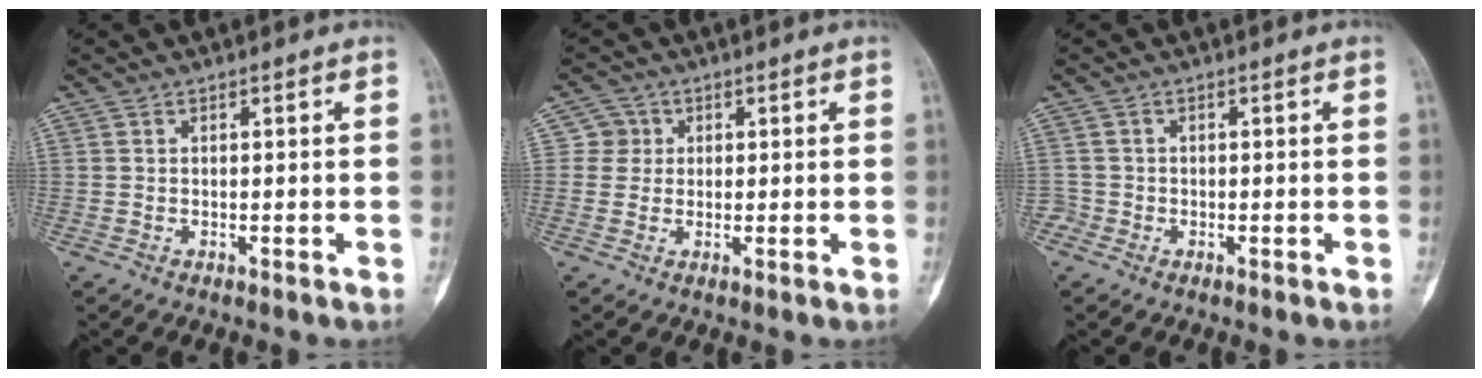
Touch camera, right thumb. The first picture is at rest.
{"total": 3.2, "force": [0.7, 3.2, 0.0], "torque": [0.027, 0.005, 0.004]}
{"total": 1.7, "force": [-0.7, 1.5, -0.3], "torque": [0.019, 0.009, -0.021]}